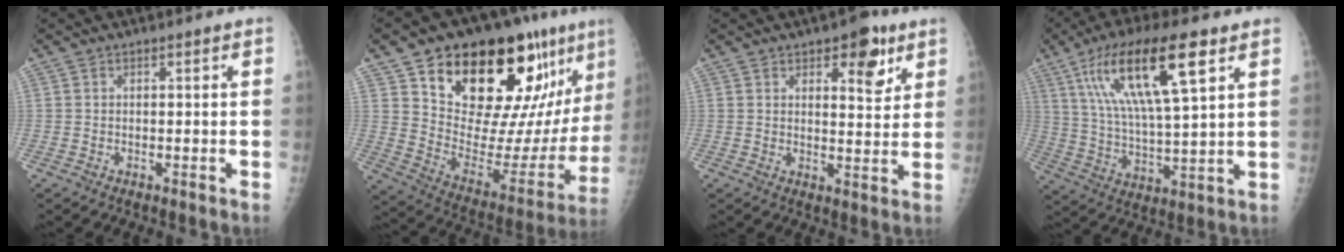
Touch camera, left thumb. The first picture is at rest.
{"total": 28.0, "force": [16.8, 10.9, 19.5], "torque": [-0.248, -0.059, 0.265]}
{"total": 7.8, "force": [4.2, 3.7, 5.3], "torque": [-0.040, -0.021, 0.052]}
{"total": 18.4, "force": [8.5, 4.4, 15.7], "torque": [-0.289, -0.019, 0.156]}